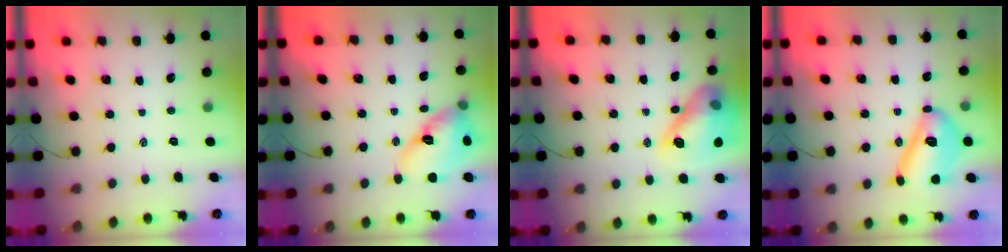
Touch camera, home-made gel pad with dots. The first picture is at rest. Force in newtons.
{"total": 14.4, "press": 14.1, "slide": 3.1}
{"total": 16.2, "press": 16.1, "slide": 2.0}
{"total": 14.5, "press": 14.5, "slide": 1.0}